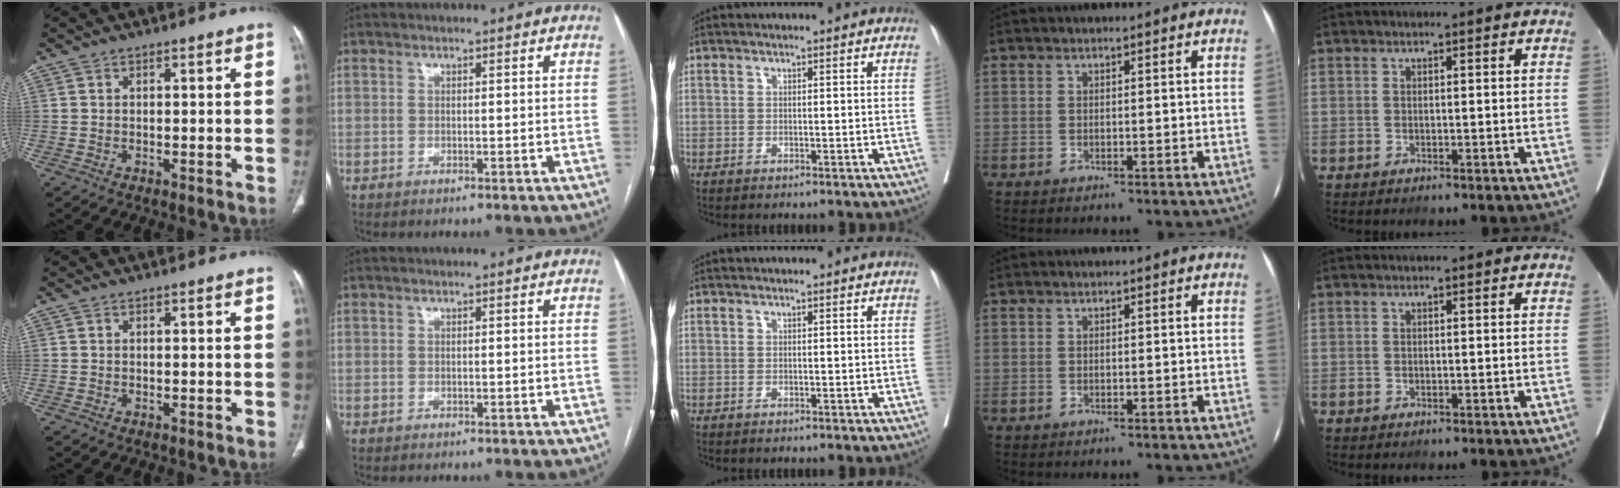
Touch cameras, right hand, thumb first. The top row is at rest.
{}